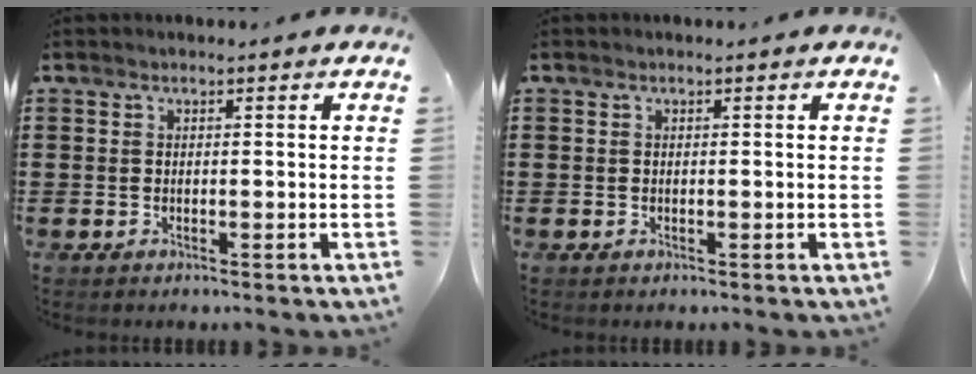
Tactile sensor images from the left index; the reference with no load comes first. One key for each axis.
{"total": 0.0}